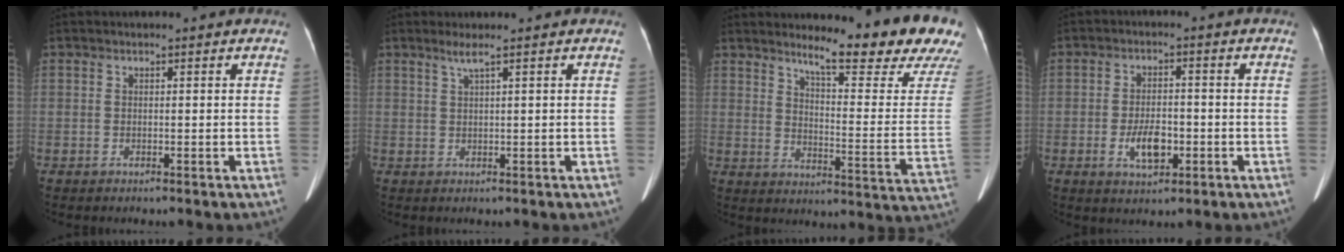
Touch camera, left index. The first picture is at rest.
{"total": 1.6, "force": [0.9, -0.4, 1.2], "torque": [-0.034, 0.004, 0.023]}
{"total": 18.4, "force": [16.0, 0.5, 9.1], "torque": [-0.127, -0.094, 0.195]}
{"total": 5.4, "force": [-1.8, 2.6, 4.4], "torque": [-0.087, 0.000, -0.025]}